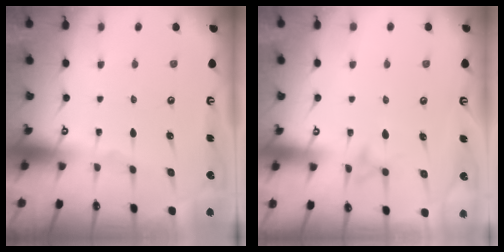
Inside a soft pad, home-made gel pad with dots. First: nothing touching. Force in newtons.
{"total": 9.9, "press": 9.9, "slide": 0.9}